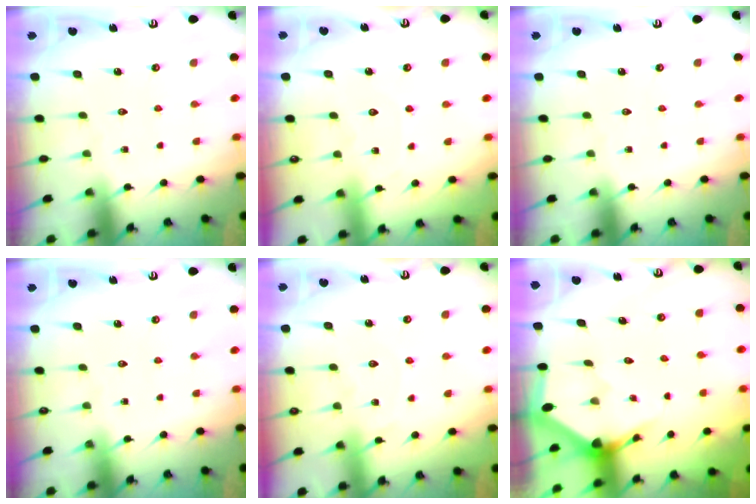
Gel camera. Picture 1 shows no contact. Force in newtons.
{"total": 2.9, "press": 2.9, "slide": 0.3}
{"total": 0.0}
{"total": 0.0}
{"total": 5.4, "press": 5.4, "slide": 0.5}
{"total": 3.1, "press": 3.1, "slide": 0.1}